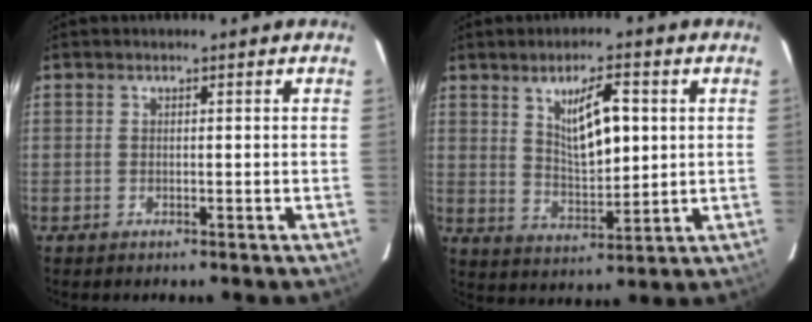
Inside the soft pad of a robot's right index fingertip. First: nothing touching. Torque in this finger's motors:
{"motor_torque": [0.40, 0.32, 0.18, 0.05]}